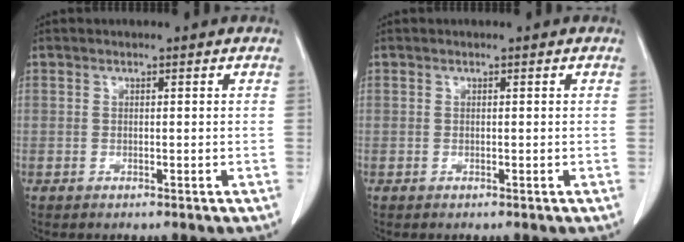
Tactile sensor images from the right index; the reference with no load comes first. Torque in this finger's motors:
{"motor_torque": [0.00, 0.00, 0.01, 0.00]}